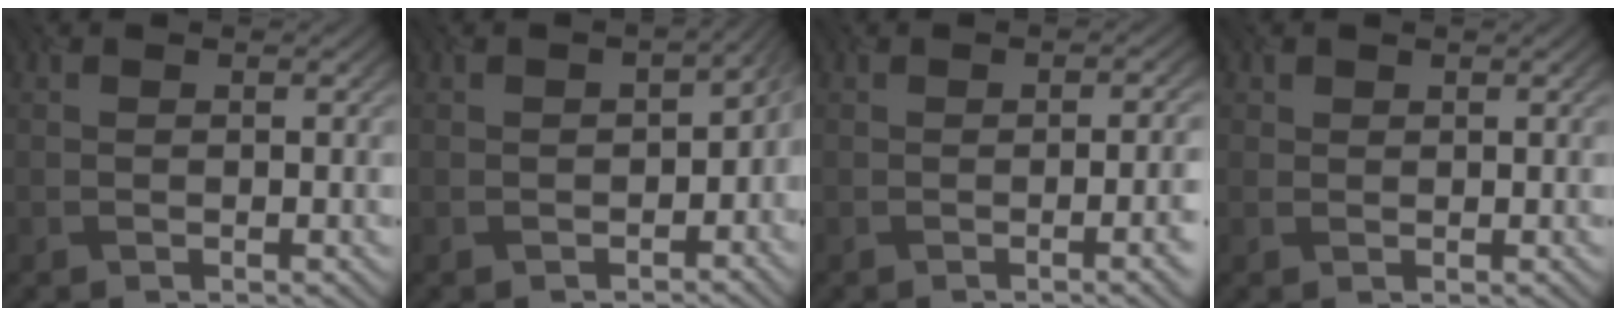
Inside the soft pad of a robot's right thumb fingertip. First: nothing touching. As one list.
[{"total": 5.0, "force": [-2.0, 3.3, 3.2], "torque": [-0.031, -0.018, -0.017]}, {"total": 5.5, "force": [-1.9, 1.9, 4.8], "torque": [-0.043, 0.002, -0.019]}, {"total": 1.3, "force": [0.8, 1.0, -0.1], "torque": [0.005, 0.001, 0.022]}]